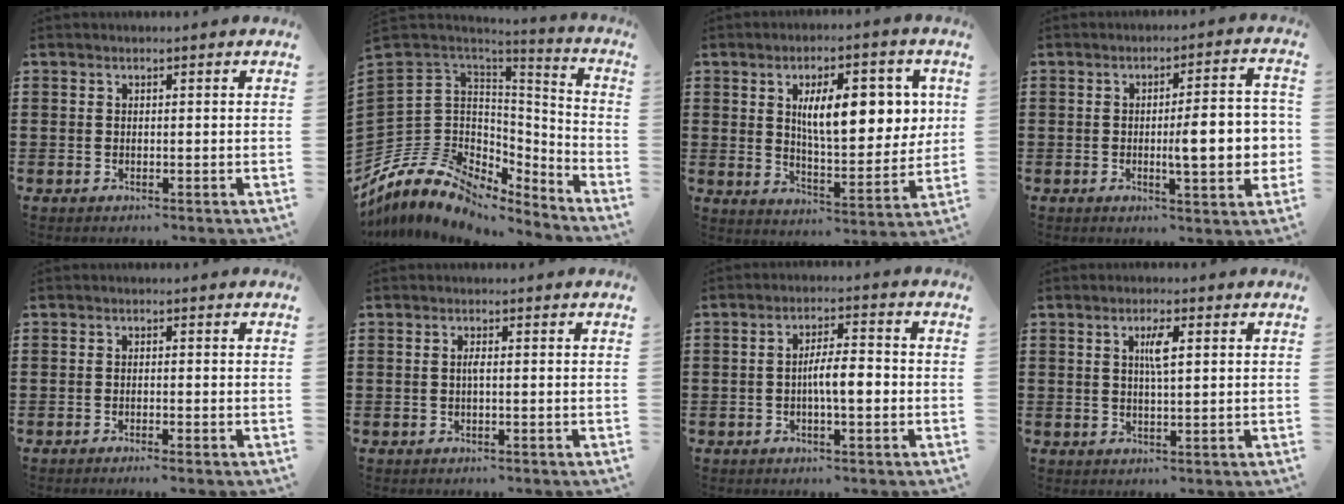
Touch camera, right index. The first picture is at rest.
{"total": 11.5, "force": [-6.1, 8.5, 4.7], "torque": [-0.141, -0.008, -0.117]}
{"total": 11.4, "force": [3.3, 4.6, 9.9], "torque": [-0.163, 0.001, 0.052]}
{"total": 9.4, "force": [-0.8, 2.0, 9.2], "torque": [-0.129, -0.008, -0.017]}
{"total": 1.1, "force": [-0.9, -0.1, 0.6], "torque": [-0.010, -0.003, -0.016]}
{"total": 1.0, "force": [-0.2, 0.0, 1.0], "torque": [-0.021, -0.004, -0.003]}
{"total": 5.1, "force": [-0.9, 1.3, 4.9], "torque": [-0.085, 0.007, -0.019]}
{"total": 3.2, "force": [0.8, 0.6, 3.0], "torque": [-0.061, 0.005, 0.011]}